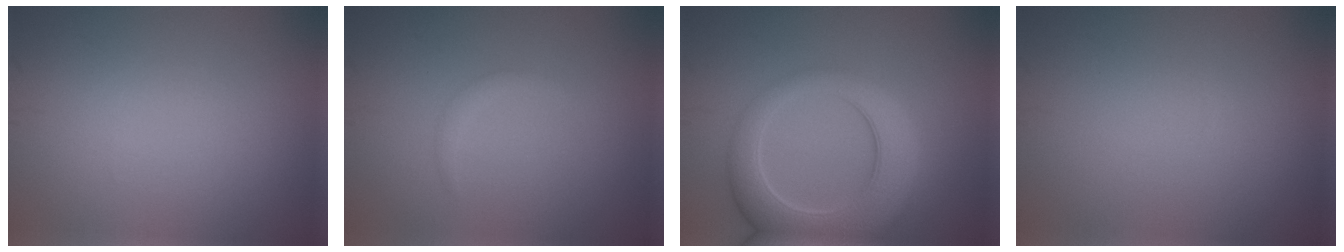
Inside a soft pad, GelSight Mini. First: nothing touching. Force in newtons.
{"total": 0.9, "press": 0.9, "slide": 0.1}
{"total": 7.8, "press": 7.8, "slide": 0.7}
{"total": 0.0}